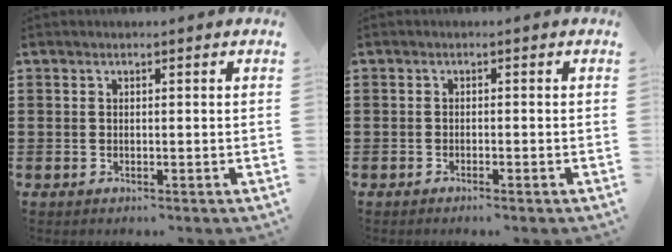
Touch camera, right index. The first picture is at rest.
{"total": 0.8, "force": [-0.7, -0.1, 0.4], "torque": [-0.009, -0.003, -0.013]}